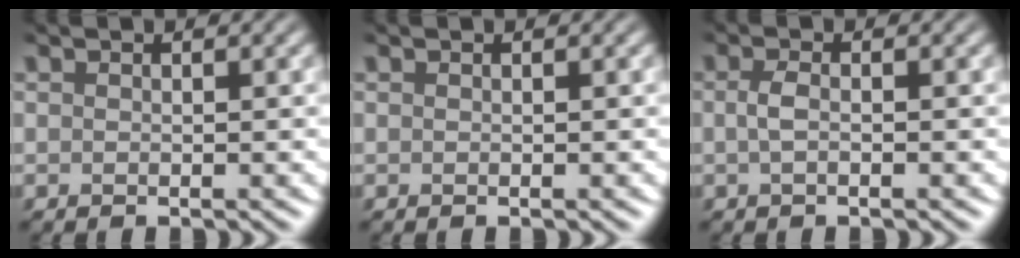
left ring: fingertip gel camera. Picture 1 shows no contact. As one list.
[{"total": 0.0}, {"total": 1.4, "force": [-0.2, 0.5, 1.3], "torque": [-0.029, 0.001, -0.006]}]